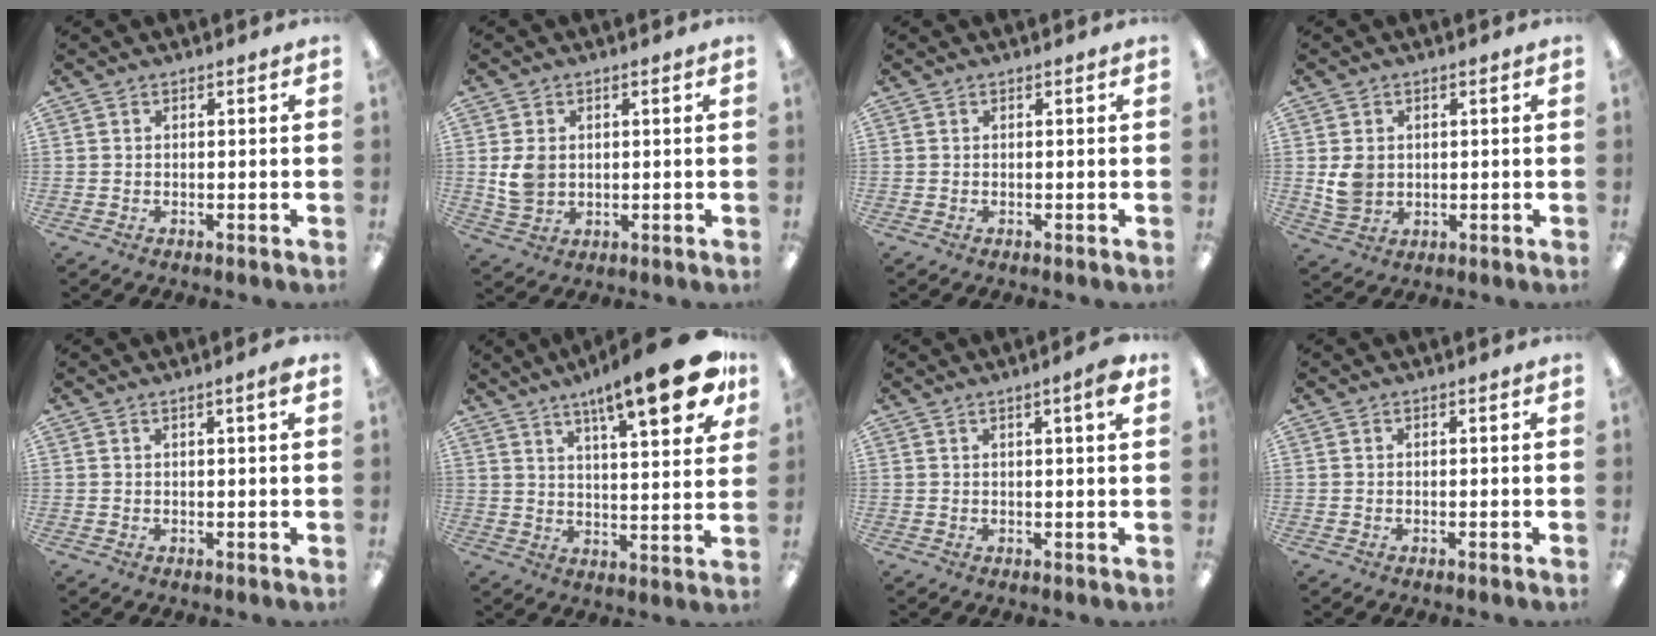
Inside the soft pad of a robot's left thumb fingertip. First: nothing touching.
{"total": 6.2, "force": [0.8, 5.0, 3.5], "torque": [-0.066, 0.000, 0.015]}
{"total": 0.0}
{"total": 5.9, "force": [0.8, 5.1, 2.7], "torque": [-0.045, 0.003, 0.016]}
{"total": 1.9, "force": [1.0, 0.1, 1.6], "torque": [-0.025, -0.002, 0.014]}
{"total": 17.7, "force": [10.9, 4.3, 13.2], "torque": [-0.190, -0.055, 0.167]}
{"total": 3.7, "force": [2.1, 0.4, 3.0], "torque": [-0.048, -0.004, 0.031]}
{"total": 0.0}